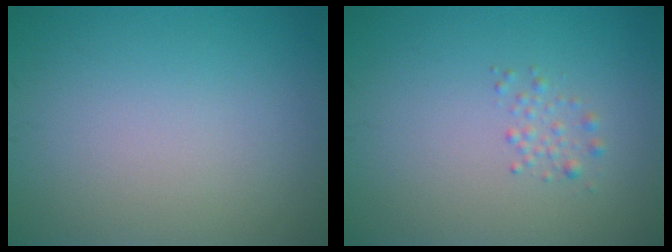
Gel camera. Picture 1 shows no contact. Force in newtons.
{"total": 1.5, "press": 1.5, "slide": 0.0}